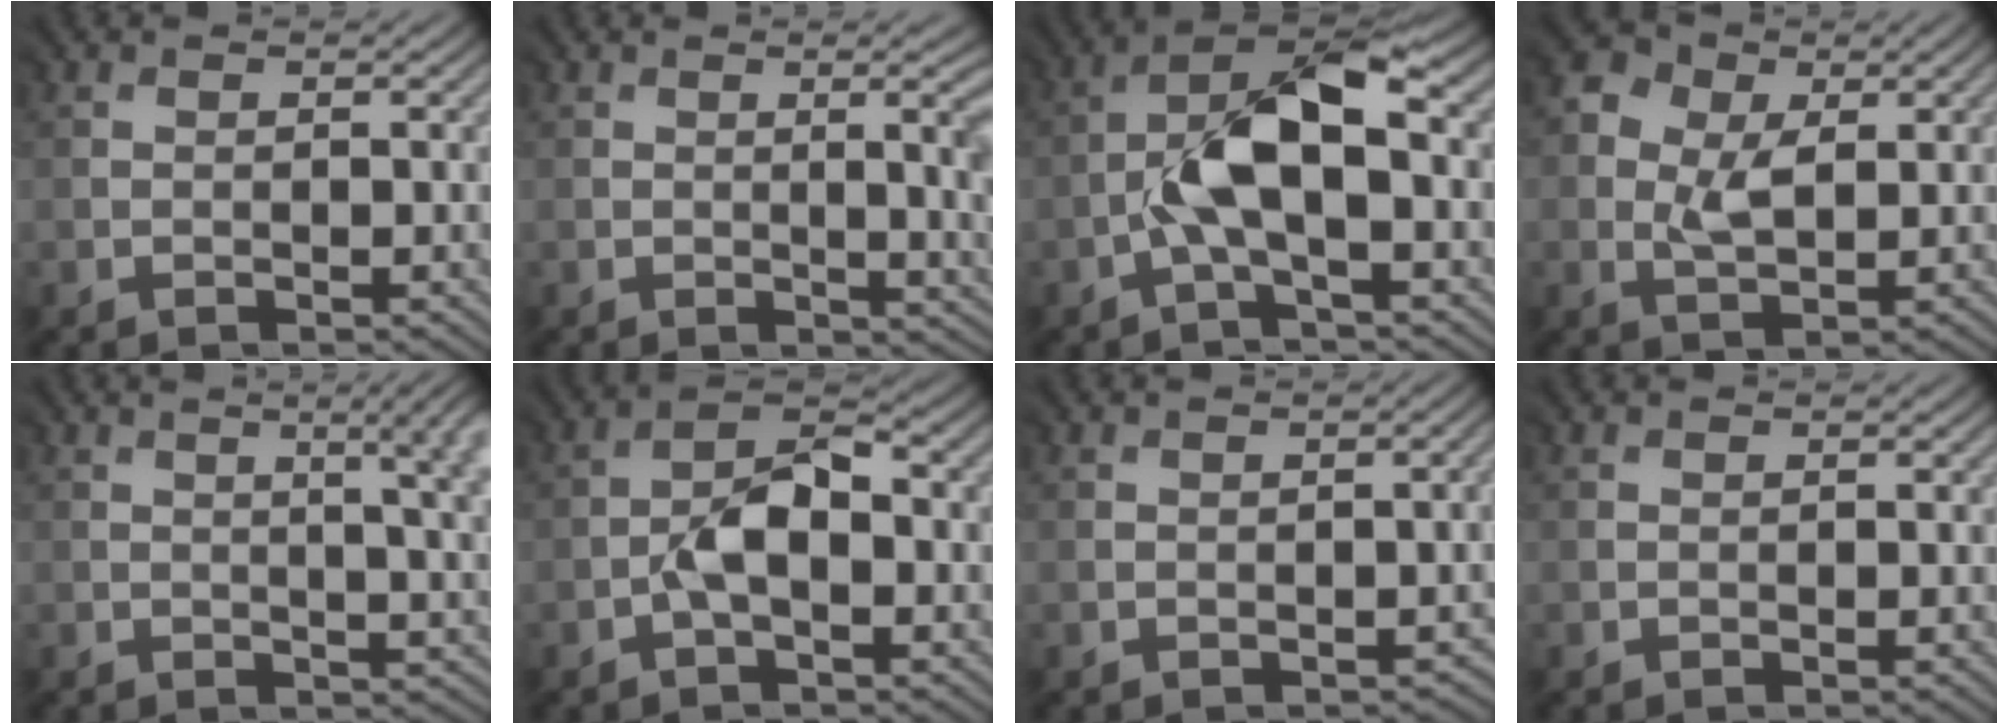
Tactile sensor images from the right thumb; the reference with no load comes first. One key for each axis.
{"total": 7.2, "fx": -0.3, "fy": 3.3, "fz": 6.4, "tx": -0.038, "ty": 0.002, "tz": -0.012}
{"total": 8.3, "fx": -1.2, "fy": 3.4, "fz": 7.4, "tx": -0.146, "ty": 0.021, "tz": -0.024}
{"total": 4.6, "fx": 0.9, "fy": 3.5, "fz": 2.8, "tx": -0.066, "ty": 0.003, "tz": 0.015}
{"total": 6.9, "fx": 0.8, "fy": 2.7, "fz": 6.3, "tx": -0.043, "ty": 0.019, "tz": 0.001}
{"total": 4.5, "fx": -1.2, "fy": 2.5, "fz": 3.6, "tx": -0.065, "ty": 0.014, "tz": -0.026}
{"total": 1.1, "fx": -0.3, "fy": -0.4, "fz": -1.0, "tx": 0.021, "ty": 0.002, "tz": -0.002}
{"total": 0.0}